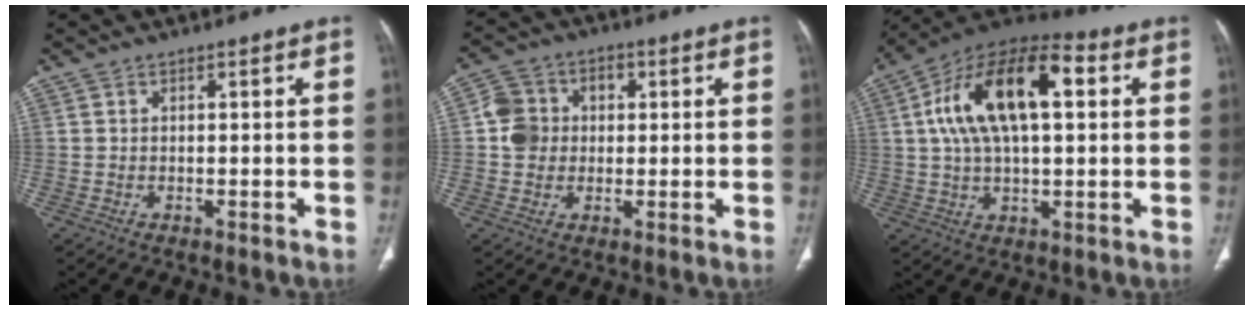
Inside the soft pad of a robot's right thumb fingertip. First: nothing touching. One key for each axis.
{"total": 7.5, "fx": 0.5, "fy": 6.7, "fz": 3.3, "tx": -0.038, "ty": 0.017, "tz": 0.002}
{"total": 20.0, "fx": 4.5, "fy": 9.5, "fz": 17.0, "tx": -0.291, "ty": 0.027, "tz": 0.067}